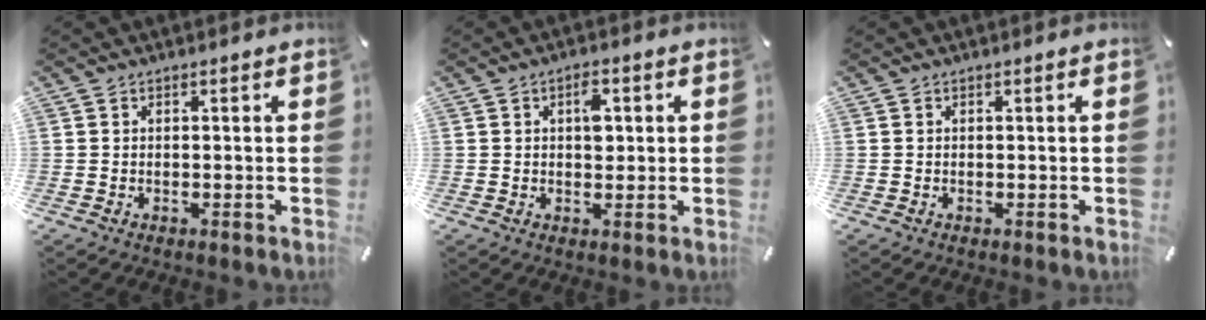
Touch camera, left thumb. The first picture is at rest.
{"total": 4.1, "force": [1.0, 2.5, 3.1], "torque": [-0.033, -0.005, 0.008]}
{"total": 0.0}